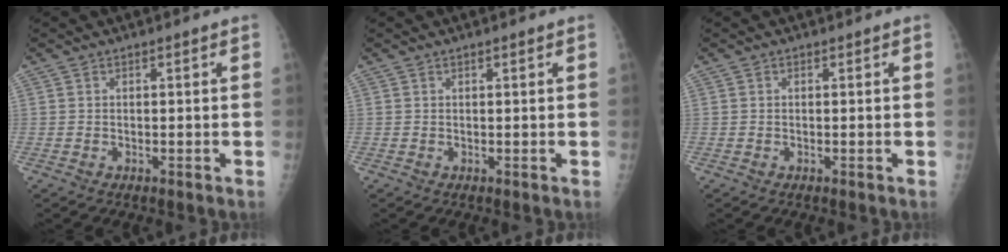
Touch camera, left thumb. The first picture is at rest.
{"total": 0.6, "force": [0.4, 0.0, 0.4], "torque": [-0.007, 0.000, 0.006]}
{"total": 0.0}